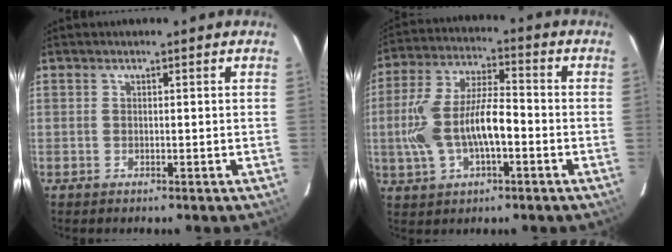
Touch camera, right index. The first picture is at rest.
{"total": 13.6, "force": [-2.7, 5.7, 12.1], "torque": [-0.251, 0.007, -0.045]}